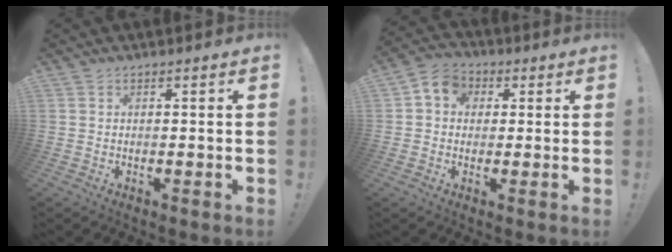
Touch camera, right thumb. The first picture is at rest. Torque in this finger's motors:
{"motor_torque": [-0.39, 0.39, 0.00, 0.00, 0.10]}